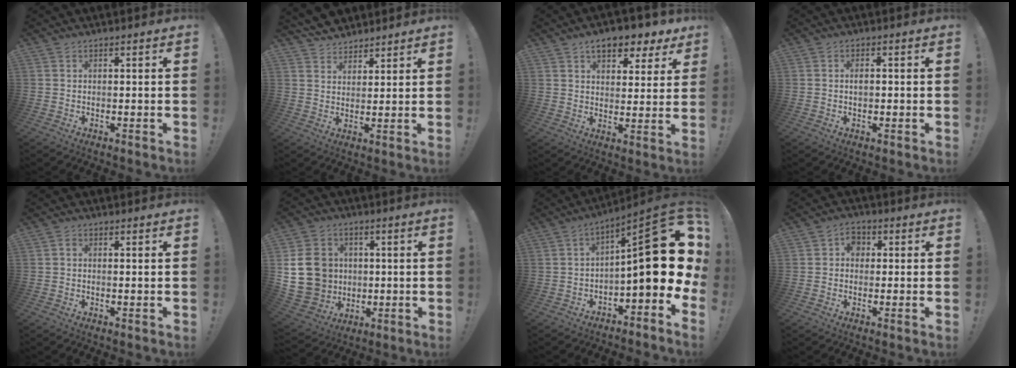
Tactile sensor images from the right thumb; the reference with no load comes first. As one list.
[{"total": 6.3, "force": [5.5, 2.9, 0.6], "torque": [-0.009, -0.039, 0.105]}, {"total": 9.3, "force": [5.9, 4.5, 5.6], "torque": [-0.073, -0.035, 0.103]}, {"total": 2.0, "force": [-0.2, 1.2, 1.6], "torque": [-0.014, 0.000, -0.007]}, {"total": 0.9, "force": [0.0, 0.4, 0.8], "torque": [-0.007, -0.003, 0.000]}, {"total": 15.9, "force": [0.9, 14.2, 6.9], "torque": [-0.122, 0.008, 0.037]}, {"total": 20.1, "force": [1.4, 6.4, 19.1], "torque": [-0.269, -0.011, 0.023]}, {"total": 4.6, "force": [0.5, 4.0, 2.4], "torque": [-0.034, 0.007, 0.007]}]